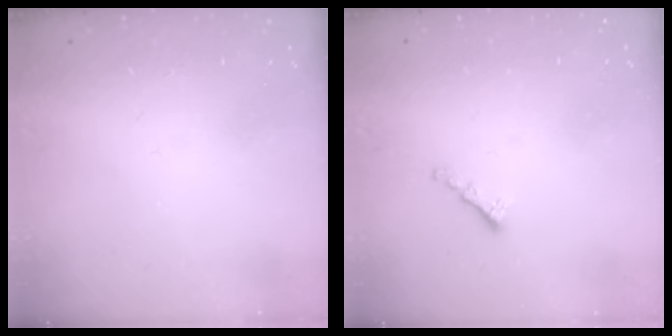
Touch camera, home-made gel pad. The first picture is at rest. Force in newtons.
{"total": 1.3, "press": 1.2, "slide": 0.5}